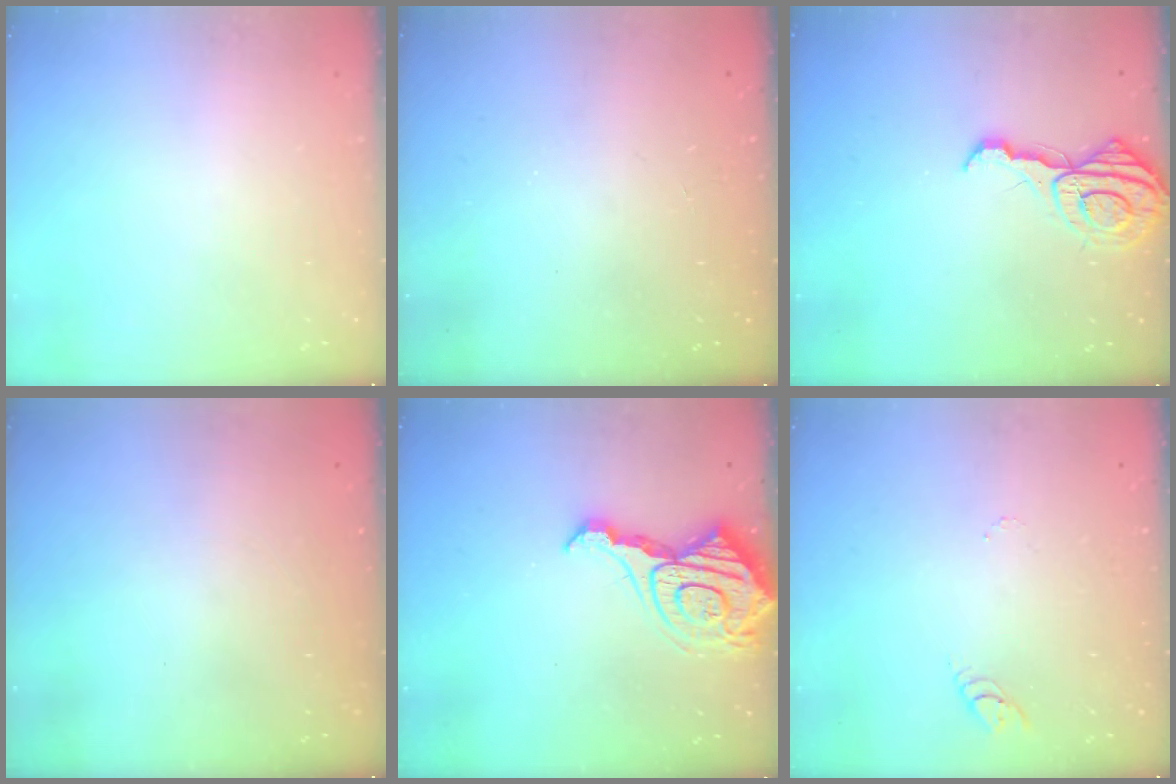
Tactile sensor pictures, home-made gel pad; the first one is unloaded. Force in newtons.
{"total": 0.0}
{"total": 11.1, "press": 11.1, "slide": 1.1}
{"total": 0.7, "press": 0.4, "slide": 0.5}
{"total": 16.4, "press": 16.3, "slide": 1.7}
{"total": 2.8, "press": 2.8, "slide": 0.2}